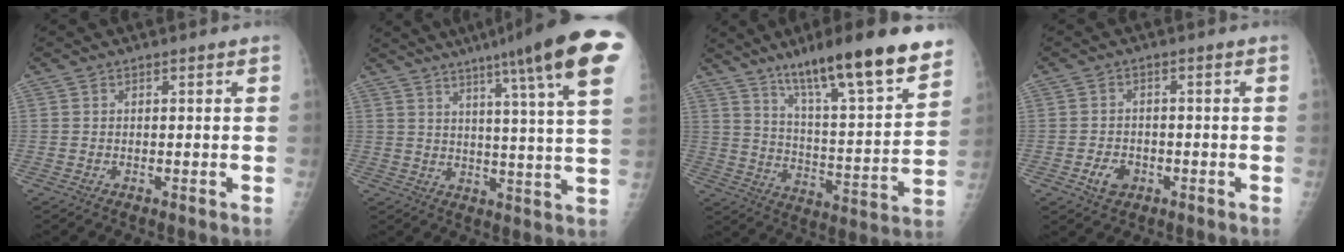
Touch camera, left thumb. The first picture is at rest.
{"total": 20.6, "force": [12.0, 1.1, 16.7], "torque": [-0.224, -0.036, 0.144]}
{"total": 22.3, "force": [15.4, 3.4, 15.8], "torque": [-0.221, -0.065, 0.247]}
{"total": 4.1, "force": [-1.7, 3.0, 2.1], "torque": [-0.028, 0.008, -0.026]}